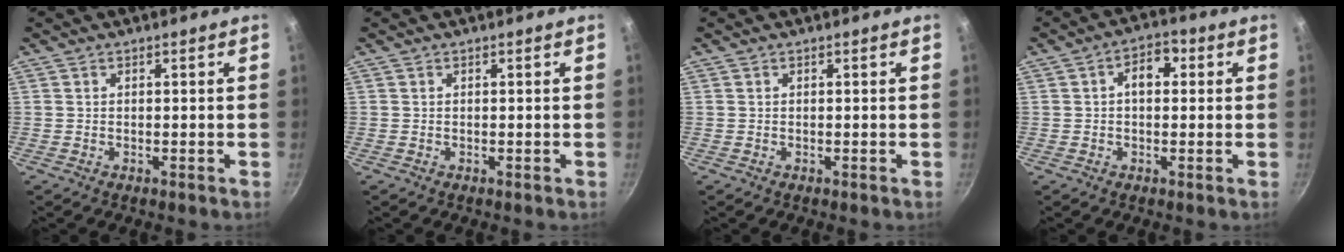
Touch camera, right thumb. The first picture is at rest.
{"total": 0.0}
{"total": 0.0}
{"total": 5.3, "force": [0.9, 3.5, 3.9], "torque": [-0.035, 0.013, 0.006]}